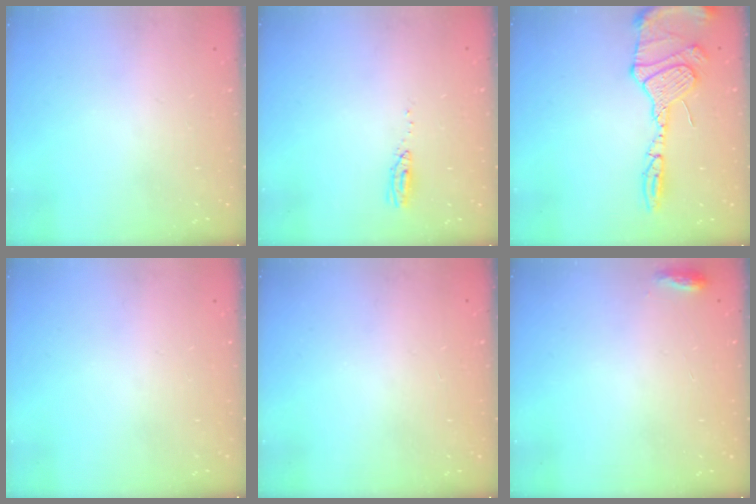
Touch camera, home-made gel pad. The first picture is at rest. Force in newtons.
{"total": 3.8, "press": 3.6, "slide": 1.0}
{"total": 25.6, "press": 19.4, "slide": 16.7}
{"total": 0.0}
{"total": 0.0}
{"total": 3.7, "press": 3.6, "slide": 1.2}